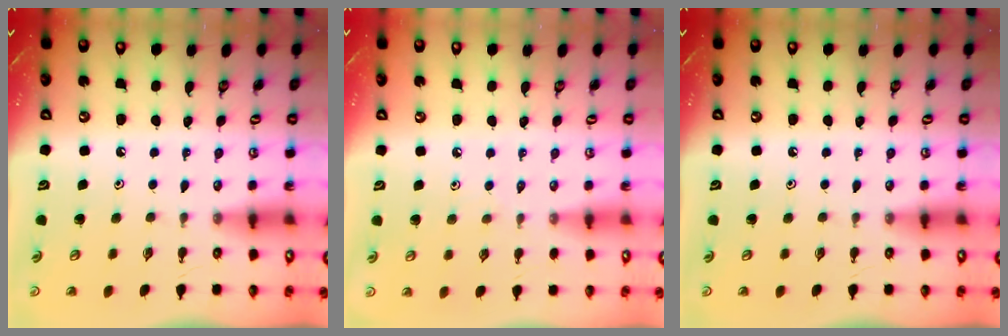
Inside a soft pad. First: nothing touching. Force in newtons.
{"total": 3.9, "press": 3.9, "slide": 0.7}
{"total": 0.0}